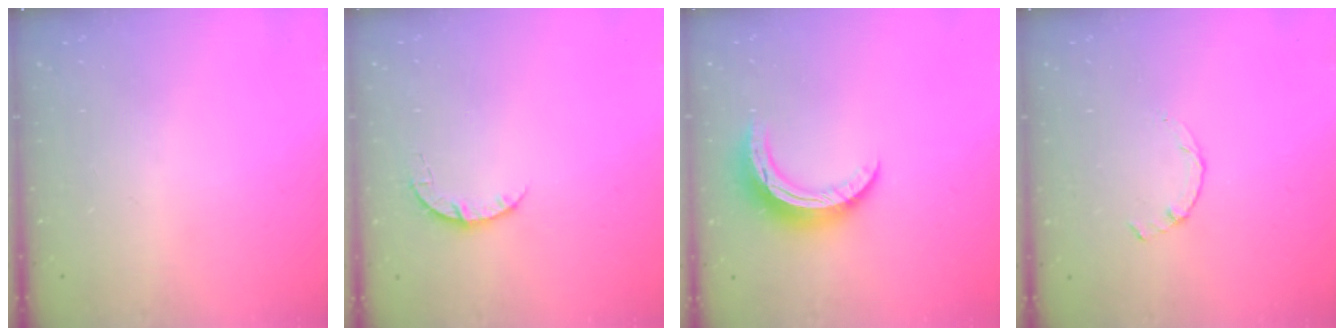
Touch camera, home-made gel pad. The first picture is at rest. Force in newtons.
{"total": 3.5, "press": 3.5, "slide": 0.5}
{"total": 10.5, "press": 10.5, "slide": 0.2}
{"total": 0.8, "press": 0.7, "slide": 0.2}